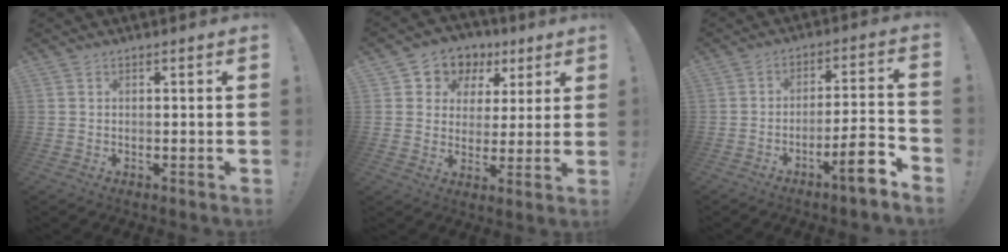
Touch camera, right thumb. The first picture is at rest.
{"total": 7.5, "force": [2.8, 6.7, 1.7], "torque": [-0.029, -0.017, 0.058]}
{"total": 11.1, "force": [-6.8, 1.4, 8.7], "torque": [-0.124, 0.037, -0.109]}